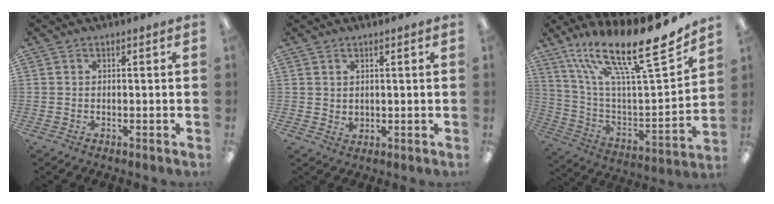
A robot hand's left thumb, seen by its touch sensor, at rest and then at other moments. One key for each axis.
{"total": 1.8, "fx": 1.4, "fy": 1.1, "fz": 0.4, "tx": -0.009, "ty": -0.002, "tz": 0.026}
{"total": 24.3, "fx": 17.8, "fy": 4.5, "fz": 15.9, "tx": -0.276, "ty": -0.120, "tz": 0.293}